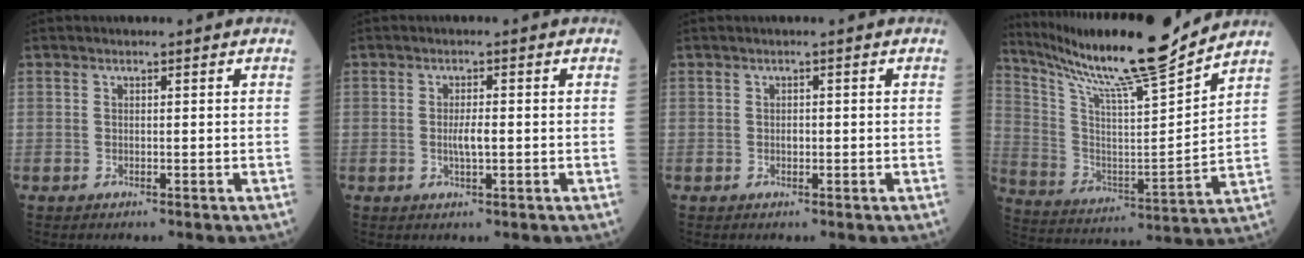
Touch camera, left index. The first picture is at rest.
{"total": 2.3, "force": [-0.4, 0.3, 2.3], "torque": [-0.045, -0.004, -0.008]}
{"total": 0.6, "force": [-0.2, 0.3, 0.4], "torque": [-0.008, -0.002, -0.005]}
{"total": 19.6, "force": [17.2, -0.9, 9.4], "torque": [-0.180, -0.027, 0.288]}